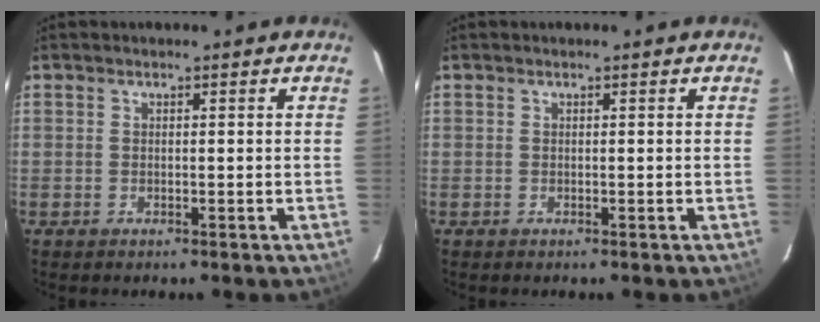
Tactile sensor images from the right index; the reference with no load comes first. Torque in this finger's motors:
{"motor_torque": [0.00, 0.00, 0.01, 0.00]}